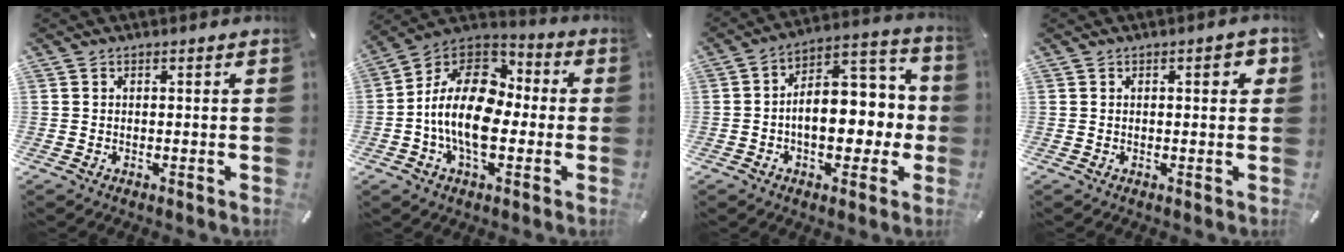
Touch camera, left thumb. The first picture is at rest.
{"total": 17.4, "force": [-3.3, 11.2, 12.9], "torque": [-0.271, 0.014, -0.061]}
{"total": 13.3, "force": [-1.3, 9.4, 9.4], "torque": [-0.105, -0.001, -0.018]}
{"total": 3.0, "force": [0.8, 1.2, 2.6], "torque": [-0.029, 0.000, 0.005]}